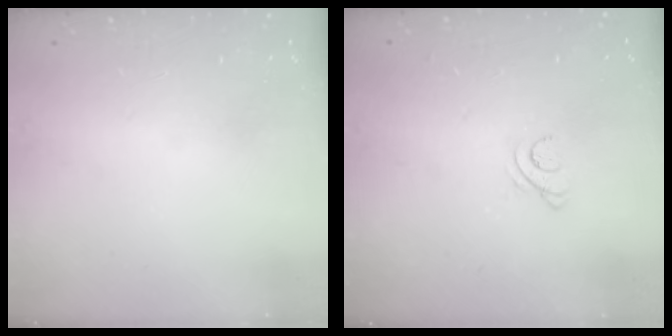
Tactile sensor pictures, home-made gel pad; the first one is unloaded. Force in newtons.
{"total": 3.9, "press": 3.9, "slide": 0.4}